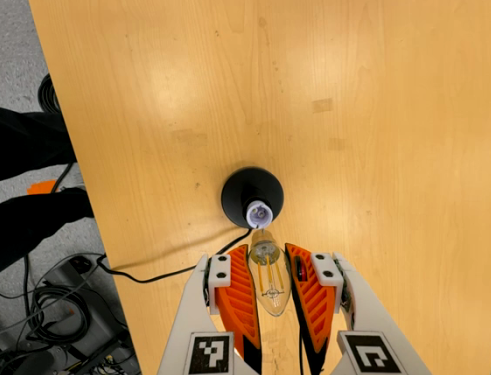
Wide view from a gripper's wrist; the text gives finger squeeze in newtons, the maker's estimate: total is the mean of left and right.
{"total": 21.1, "left": 24.0, "right": 18.1}